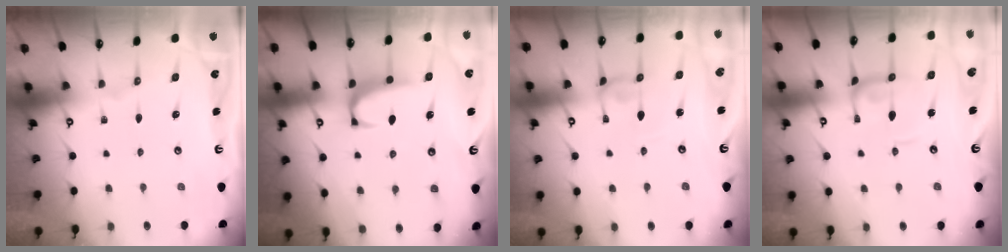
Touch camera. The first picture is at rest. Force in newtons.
{"total": 1.3, "press": 1.1, "slide": 0.8}
{"total": 2.1, "press": 2.1, "slide": 0.2}
{"total": 2.8, "press": 2.7, "slide": 0.5}